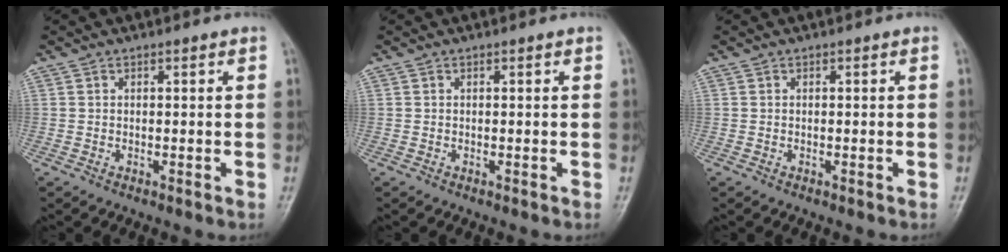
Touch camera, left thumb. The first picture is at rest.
{"total": 0.0}
{"total": 0.0}